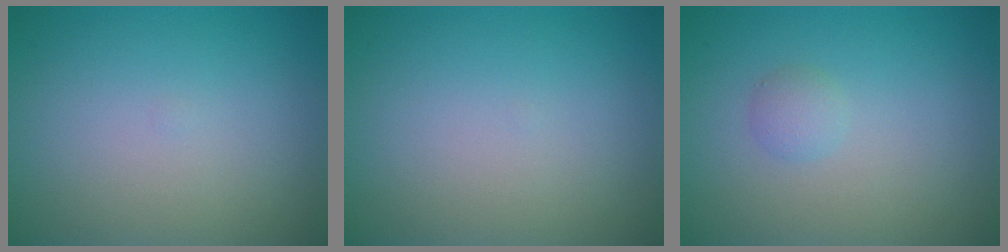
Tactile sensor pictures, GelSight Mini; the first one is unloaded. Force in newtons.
{"total": 0.0}
{"total": 1.1, "press": 1.1, "slide": 0.0}